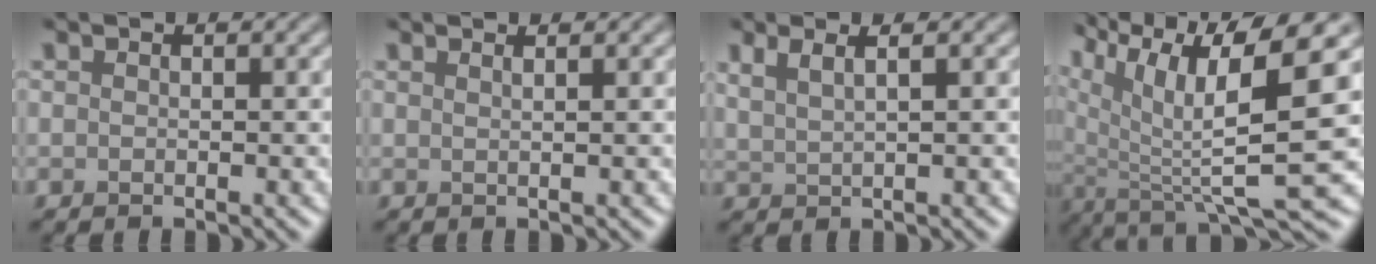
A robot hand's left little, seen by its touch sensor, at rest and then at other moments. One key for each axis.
{"total": 1.7, "fx": 1.0, "fy": 0.7, "fz": 1.1, "tx": 0.000, "ty": 0.001, "tz": -0.005}
{"total": 2.9, "fx": 1.8, "fy": 1.0, "fz": 2.1, "tx": -0.019, "ty": 0.004, "tz": 0.017}
{"total": 11.8, "fx": 4.4, "fy": 3.9, "fz": 10.2, "tx": -0.203, "ty": -0.003, "tz": 0.094}